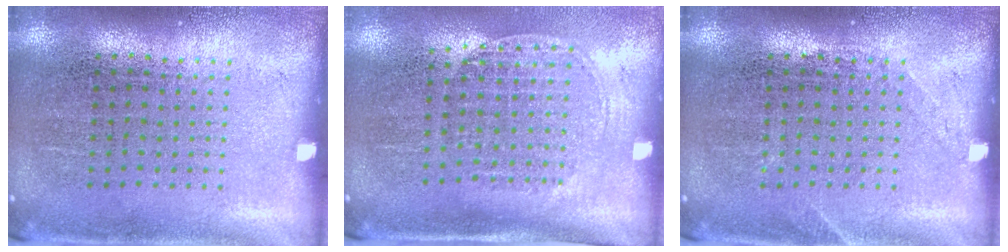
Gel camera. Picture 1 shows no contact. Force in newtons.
{"total": 1.4, "press": 1.2, "slide": 0.8}
{"total": 0.9, "press": 0.9, "slide": 0.2}